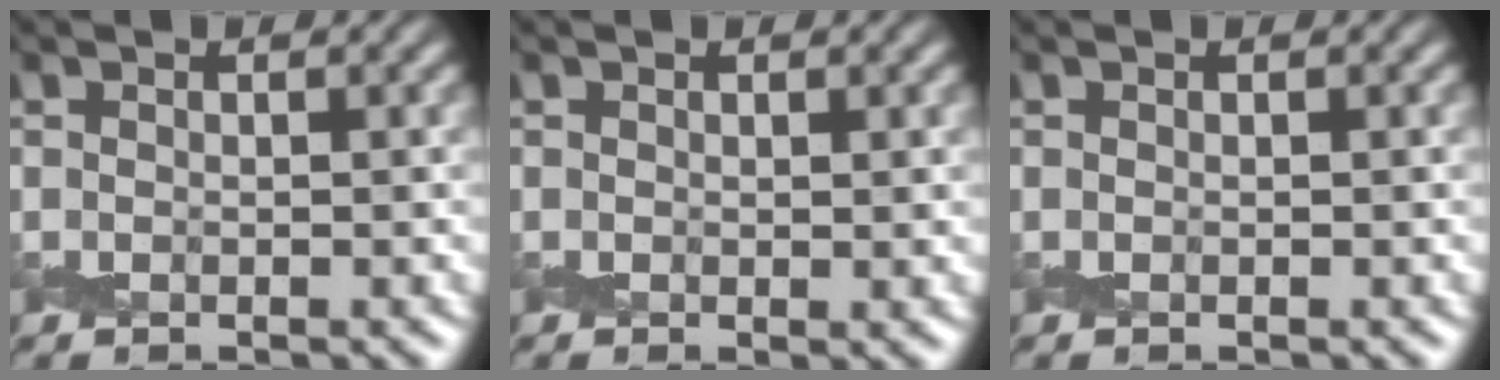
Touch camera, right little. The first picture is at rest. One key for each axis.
{"total": 0.6, "fx": 0.1, "fy": 0.2, "fz": 0.5, "tx": -0.004, "ty": -0.002, "tz": 0.001}
{"total": 0.0}